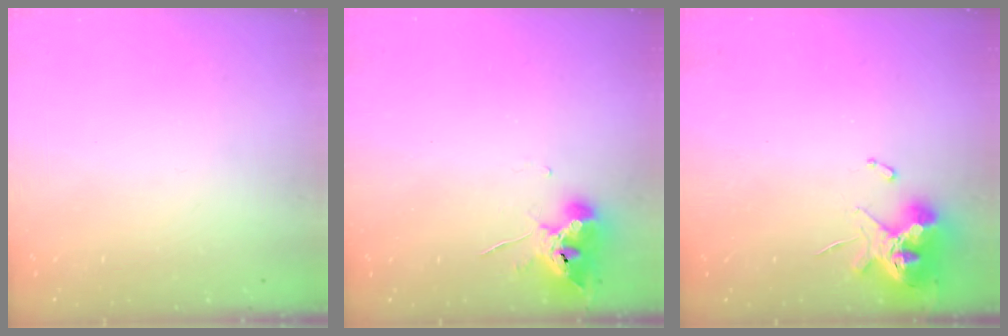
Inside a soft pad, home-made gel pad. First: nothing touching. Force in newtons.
{"total": 9.8, "press": 9.7, "slide": 0.9}
{"total": 13.0, "press": 12.9, "slide": 1.4}